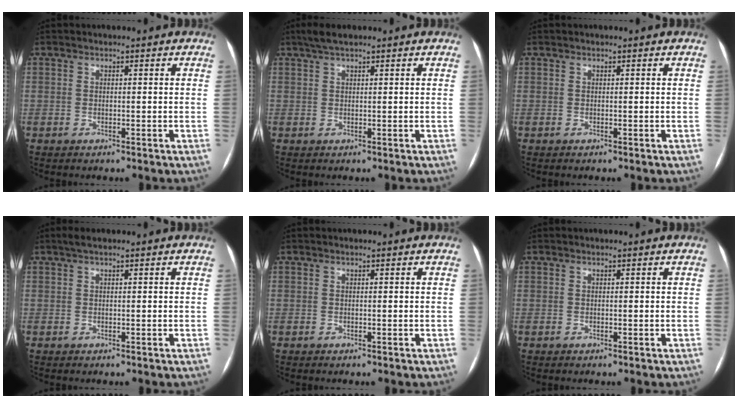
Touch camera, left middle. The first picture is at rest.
{"total": 3.0, "force": [2.2, 0.5, 1.9], "torque": [-0.040, 0.017, 0.043]}
{"total": 0.0}
{"total": 1.5, "force": [1.0, 0.2, 1.1], "torque": [-0.023, 0.016, 0.018]}
{"total": 0.0}
{"total": 0.0}